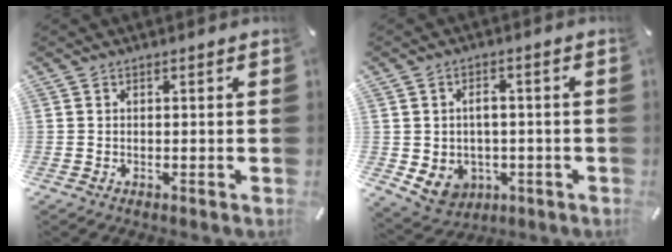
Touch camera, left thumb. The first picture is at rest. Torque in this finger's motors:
{"motor_torque": [0.51, 0.22, 0.14, 0.10, 0.09]}